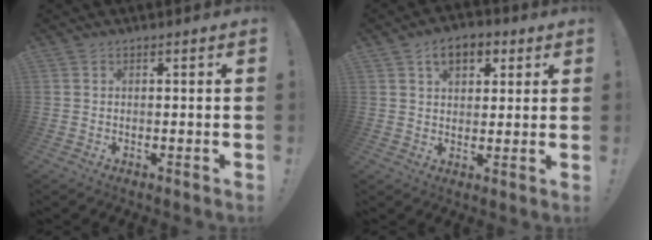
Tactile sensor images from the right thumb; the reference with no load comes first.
{"total": 7.9, "force": [3.5, 5.4, 4.6], "torque": [-0.058, -0.004, 0.062]}